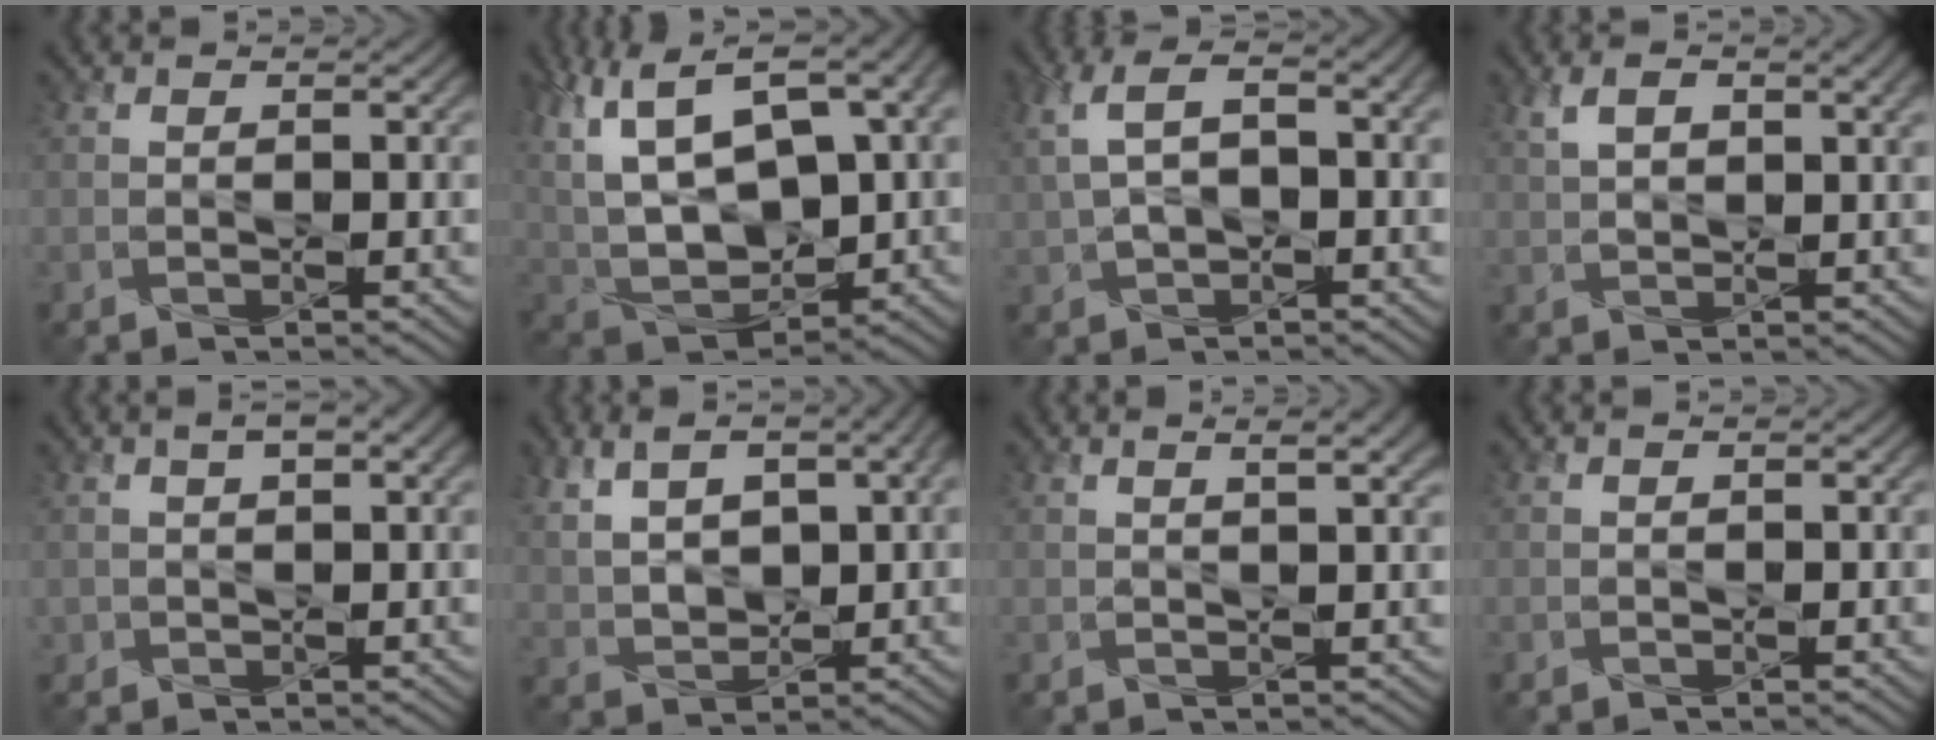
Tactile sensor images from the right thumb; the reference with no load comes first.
{"total": 18.7, "force": [6.8, 10.4, 14.0], "torque": [-0.326, 0.023, 0.157]}
{"total": 7.4, "force": [1.3, 3.8, 6.2], "torque": [-0.143, 0.011, 0.023]}
{"total": 5.9, "force": [2.5, 2.6, 4.7], "torque": [-0.099, 0.007, 0.047]}
{"total": 3.4, "force": [1.5, 1.7, 2.5], "torque": [-0.051, 0.006, 0.029]}
{"total": 9.5, "force": [2.9, 5.2, 7.4], "torque": [-0.164, 0.012, 0.059]}
{"total": 3.1, "force": [1.7, 0.7, 2.5], "torque": [-0.029, 0.004, 0.018]}
{"total": 0.0}